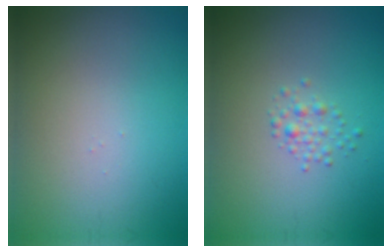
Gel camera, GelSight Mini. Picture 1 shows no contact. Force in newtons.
{"total": 1.3, "press": 1.3, "slide": 0.0}